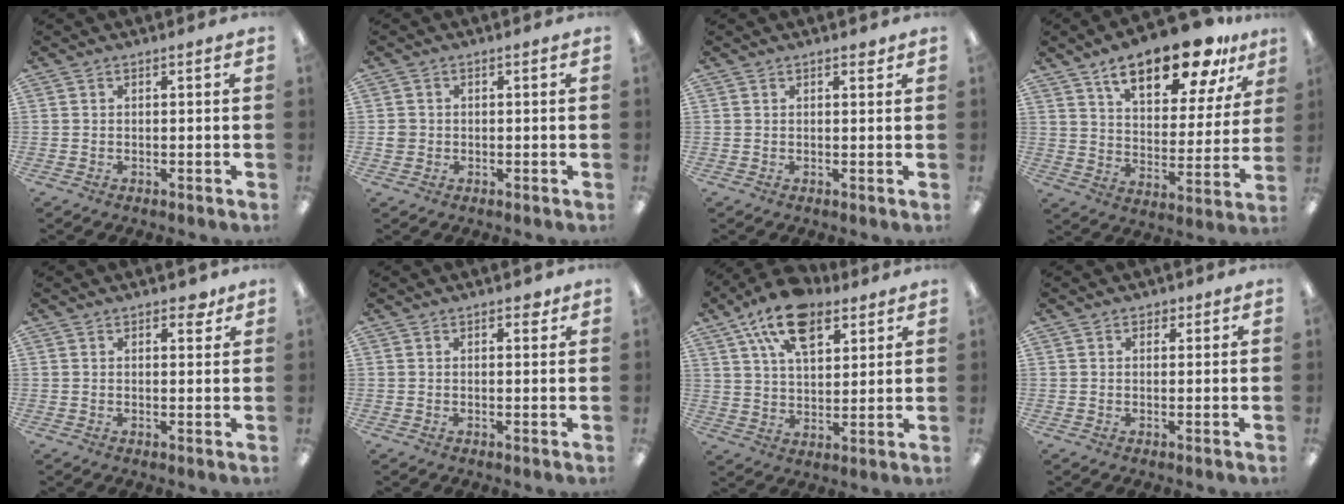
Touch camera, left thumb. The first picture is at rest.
{"total": 2.1, "force": [-0.2, 2.0, 0.5], "torque": [-0.002, 0.001, -0.008]}
{"total": 1.5, "force": [1.2, 0.6, 0.7], "torque": [0.001, -0.005, 0.017]}
{"total": 19.9, "force": [13.5, 7.8, 12.4], "torque": [-0.193, -0.067, 0.222]}
{"total": 2.9, "force": [2.0, 1.4, 1.6], "torque": [-0.010, -0.006, 0.030]}
{"total": 2.0, "force": [1.3, 1.1, 1.0], "torque": [-0.006, -0.003, 0.020]}
{"total": 15.4, "force": [9.4, 8.3, 9.0], "torque": [-0.154, -0.030, 0.168]}
{"total": 1.9, "force": [1.1, 1.3, 0.8], "torque": [-0.001, -0.003, 0.017]}